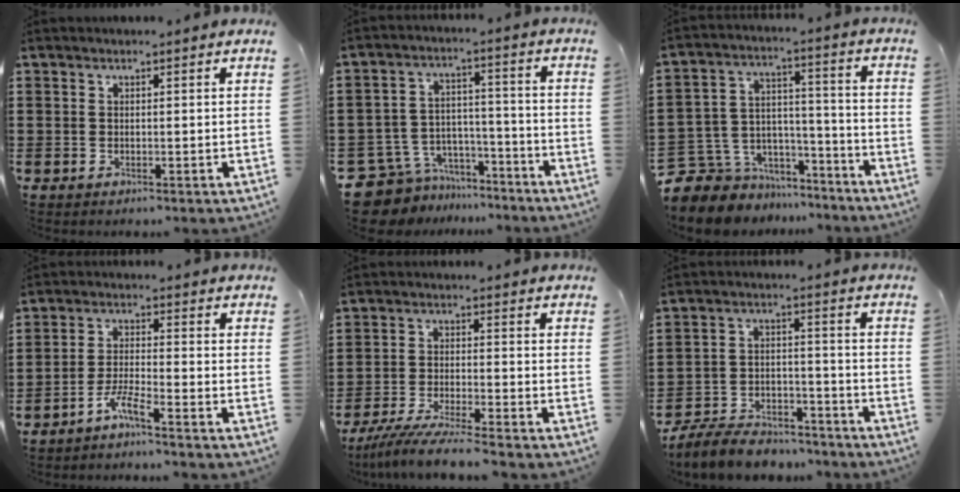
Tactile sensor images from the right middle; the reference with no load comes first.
{"total": 7.7, "force": [-7.0, 3.2, 0.5], "torque": [-0.035, 0.015, -0.141]}
{"total": 7.1, "force": [-5.5, 4.5, 0.0], "torque": [-0.025, 0.006, -0.107]}
{"total": 4.2, "force": [-3.5, 0.2, 2.5], "torque": [-0.058, 0.001, -0.070]}
{"total": 5.9, "force": [-5.4, -0.3, 2.3], "torque": [-0.056, -0.019, -0.108]}
{"total": 7.4, "force": [-6.9, 1.8, 1.7], "torque": [-0.038, 0.016, -0.136]}